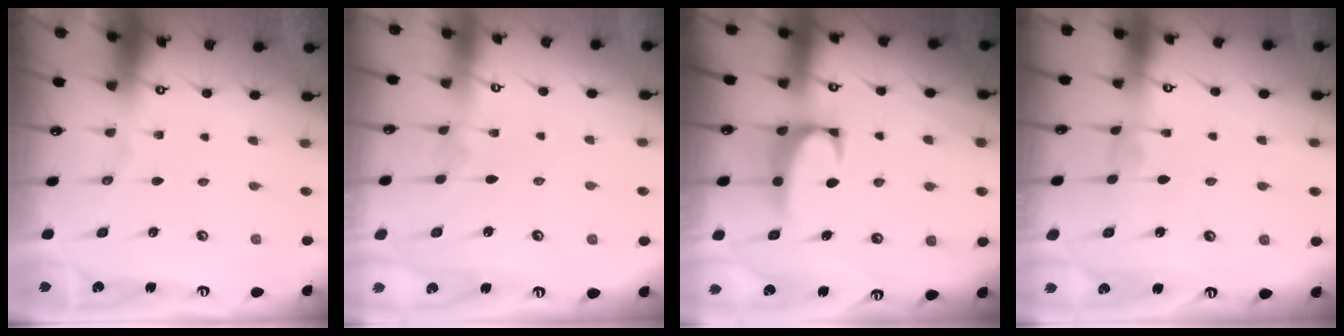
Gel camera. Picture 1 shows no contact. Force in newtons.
{"total": 3.7, "press": 3.7, "slide": 0.2}
{"total": 2.2, "press": 2.0, "slide": 0.7}
{"total": 1.4, "press": 1.3, "slide": 0.4}